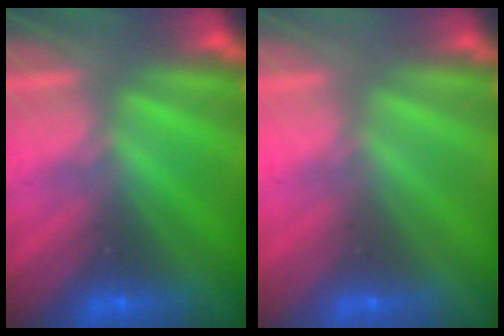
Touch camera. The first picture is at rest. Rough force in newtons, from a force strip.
{"total": 2.8}